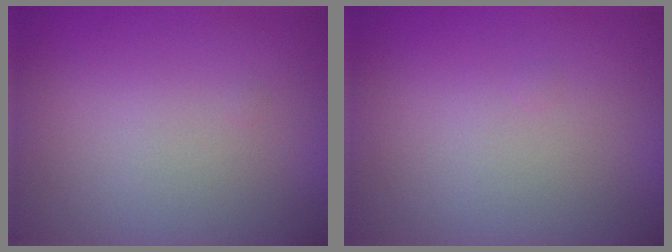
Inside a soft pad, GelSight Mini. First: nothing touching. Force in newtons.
{"total": 0.0}